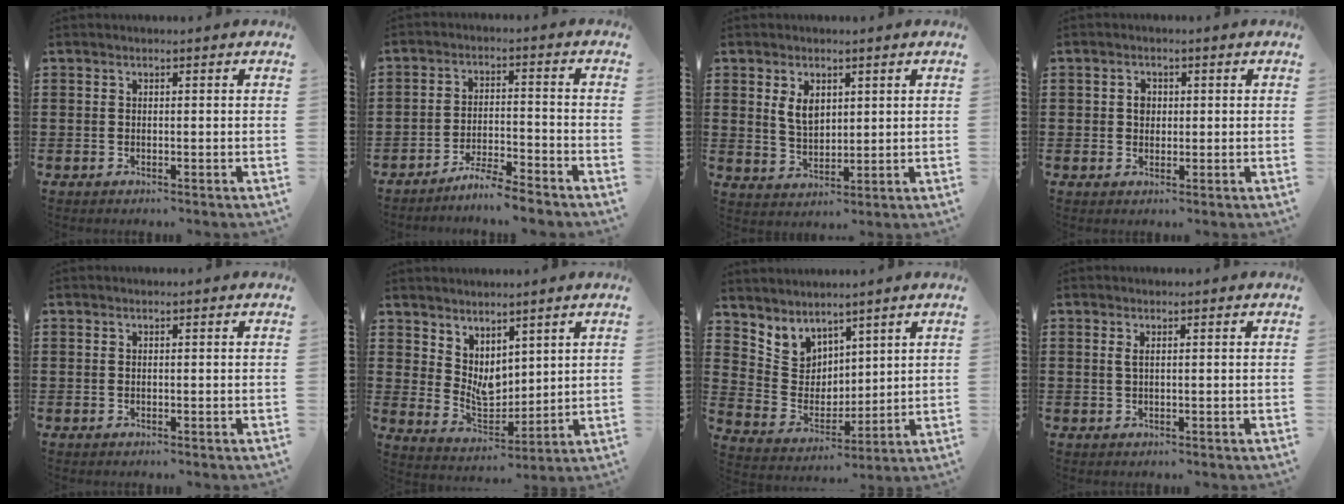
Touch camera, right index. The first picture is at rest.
{"total": 4.9, "force": [-4.8, -0.3, 1.2], "torque": [-0.029, -0.002, -0.096]}
{"total": 4.2, "force": [1.7, 2.5, 2.9], "torque": [-0.056, 0.002, 0.030]}
{"total": 1.9, "force": [0.3, 1.6, 1.1], "torque": [-0.025, 0.009, 0.004]}
{"total": 0.0}
{"total": 4.6, "force": [3.5, 2.6, 1.6], "torque": [-0.049, -0.017, 0.067]}
{"total": 5.3, "force": [3.8, 3.6, -0.4], "torque": [-0.030, -0.030, 0.074]}
{"total": 0.9, "force": [0.3, 0.2, 0.9], "torque": [-0.018, 0.002, 0.005]}